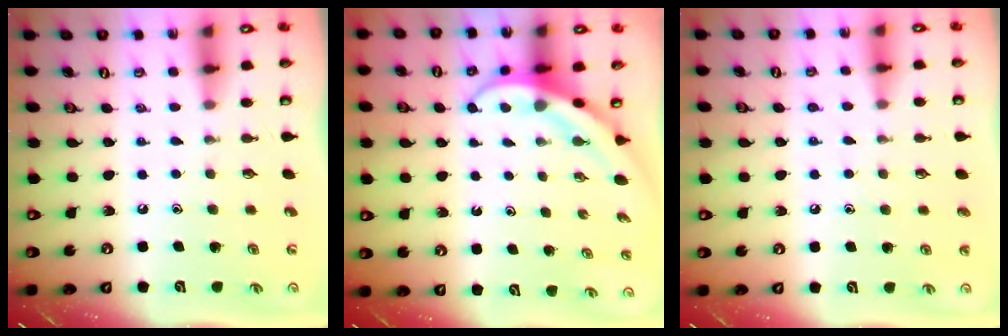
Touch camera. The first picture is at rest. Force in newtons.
{"total": 4.0, "press": 4.0, "slide": 0.4}
{"total": 4.4, "press": 4.4, "slide": 0.4}